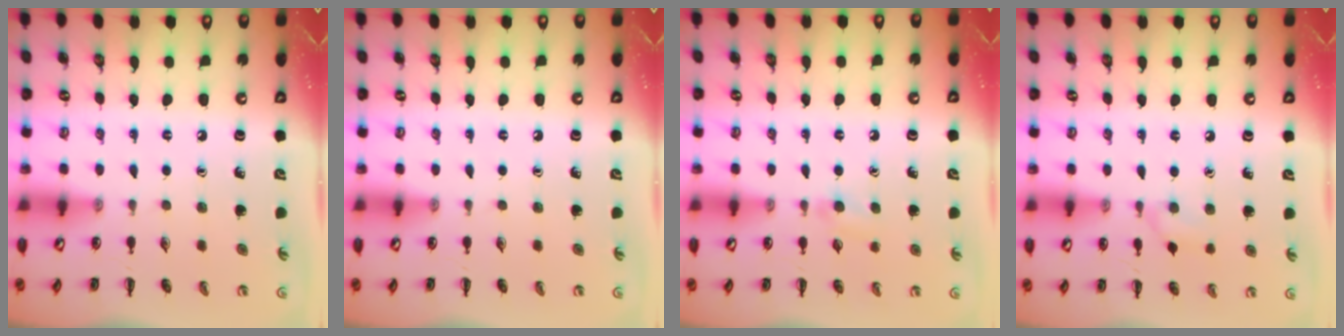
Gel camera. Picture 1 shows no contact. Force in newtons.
{"total": 0.0}
{"total": 4.4, "press": 4.1, "slide": 1.6}
{"total": 6.5, "press": 6.1, "slide": 2.2}